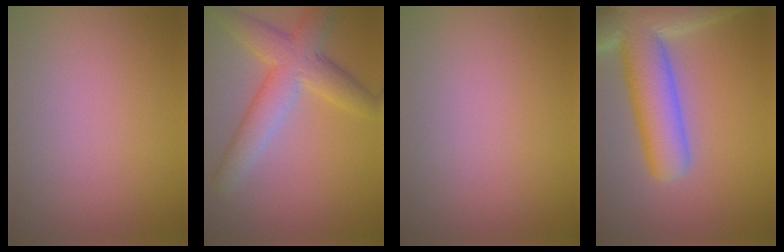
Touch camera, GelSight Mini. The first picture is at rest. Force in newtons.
{"total": 5.9, "press": 5.9, "slide": 0.3}
{"total": 0.0}
{"total": 10.8, "press": 10.8, "slide": 1.0}